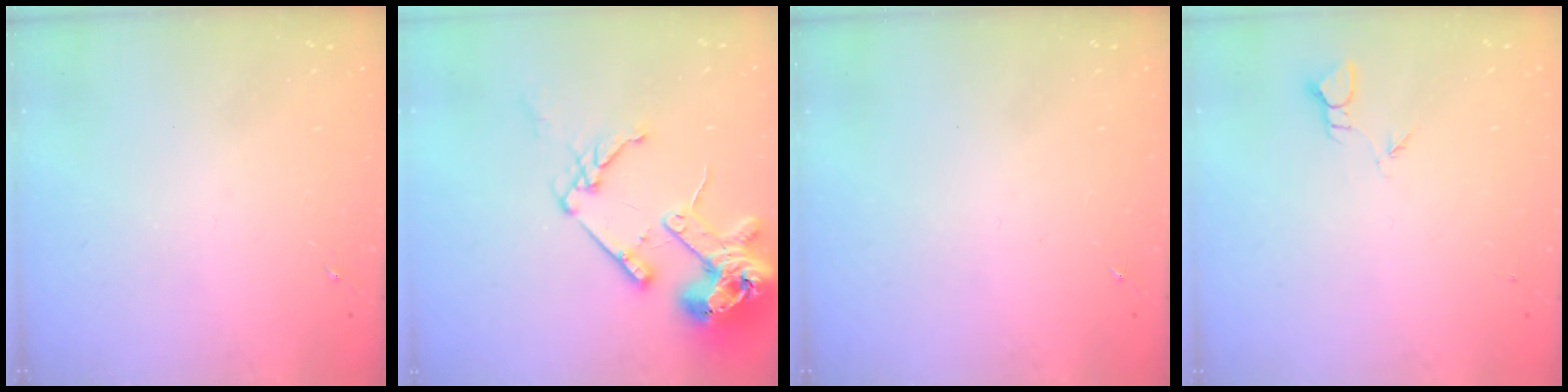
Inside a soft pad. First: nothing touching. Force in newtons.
{"total": 17.6, "press": 17.4, "slide": 2.3}
{"total": 0.0}
{"total": 2.4, "press": 2.4, "slide": 0.2}